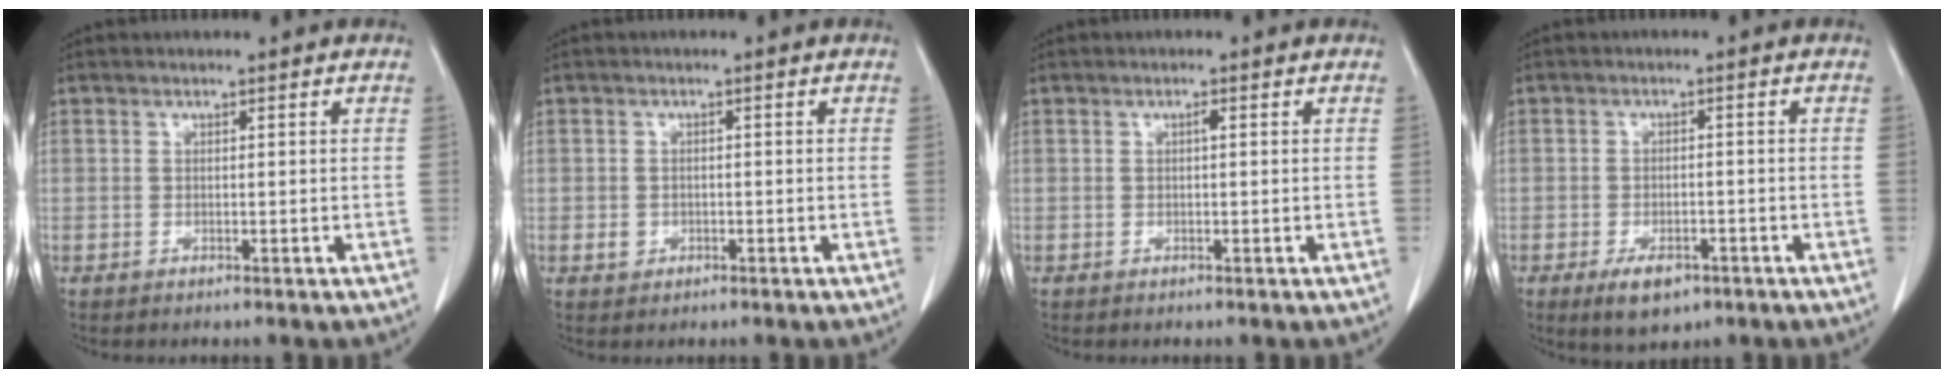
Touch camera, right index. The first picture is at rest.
{"total": 1.6, "force": [-0.5, 1.4, 0.5], "torque": [-0.007, 0.005, -0.003]}
{"total": 0.6, "force": [0.1, 0.1, 0.6], "torque": [-0.012, 0.001, 0.002]}
{"total": 5.1, "force": [-3.0, 2.6, 3.2], "torque": [-0.054, -0.001, -0.040]}